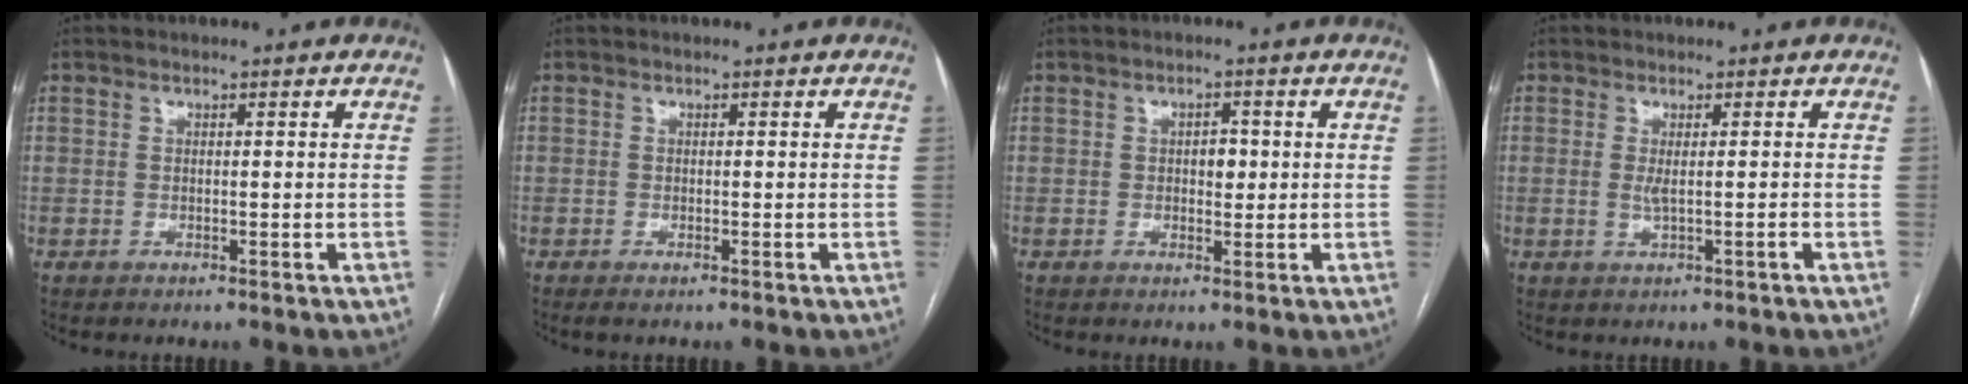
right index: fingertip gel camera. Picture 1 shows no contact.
{"total": 0.8, "force": [-0.5, 0.1, 0.6], "torque": [-0.012, -0.003, -0.006]}
{"total": 2.5, "force": [0.2, 1.5, 2.0], "torque": [-0.027, 0.005, 0.003]}
{"total": 1.9, "force": [-0.2, 0.0, 1.9], "torque": [-0.038, -0.003, -0.002]}